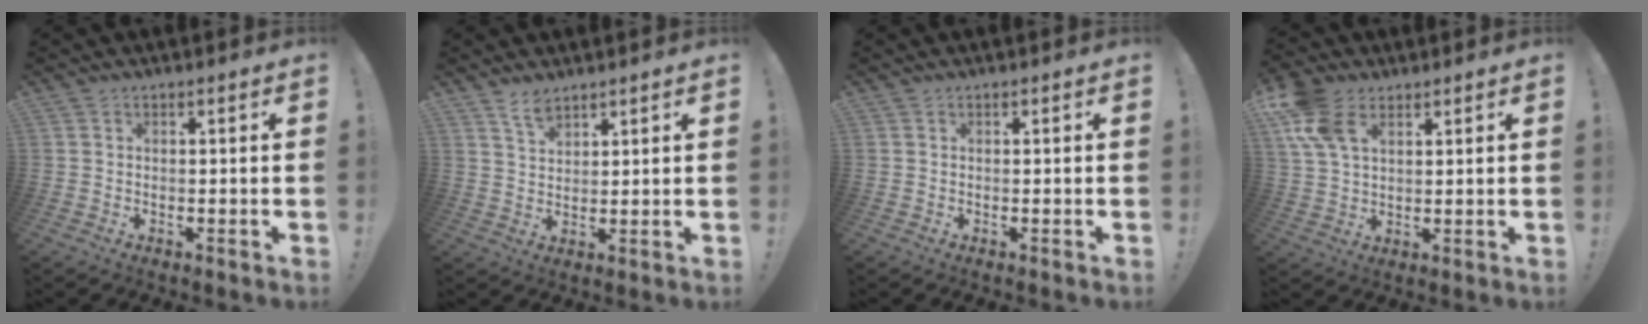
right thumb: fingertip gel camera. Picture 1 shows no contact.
{"total": 4.5, "force": [3.7, 1.7, 1.9], "torque": [-0.038, -0.019, 0.068]}
{"total": 0.0}
{"total": 11.7, "force": [5.7, 7.2, 7.4], "torque": [-0.153, -0.008, 0.112]}